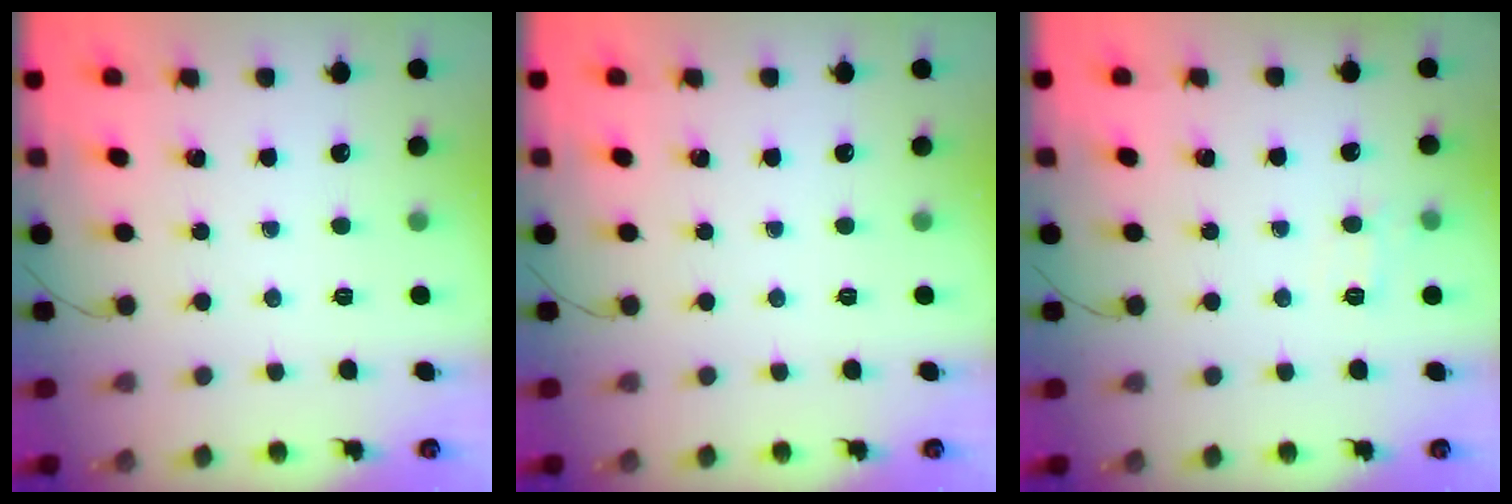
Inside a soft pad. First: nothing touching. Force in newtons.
{"total": 0.0}
{"total": 6.4, "press": 6.2, "slide": 1.7}